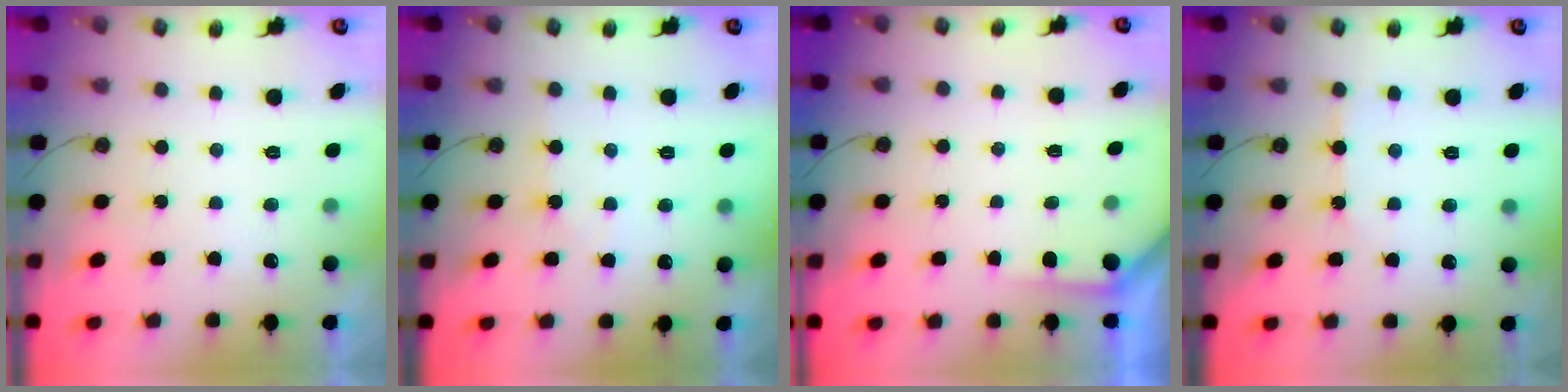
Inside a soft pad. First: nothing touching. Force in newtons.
{"total": 2.1, "press": 2.0, "slide": 0.5}
{"total": 2.7, "press": 2.7, "slide": 0.3}
{"total": 4.9, "press": 4.9, "slide": 0.1}